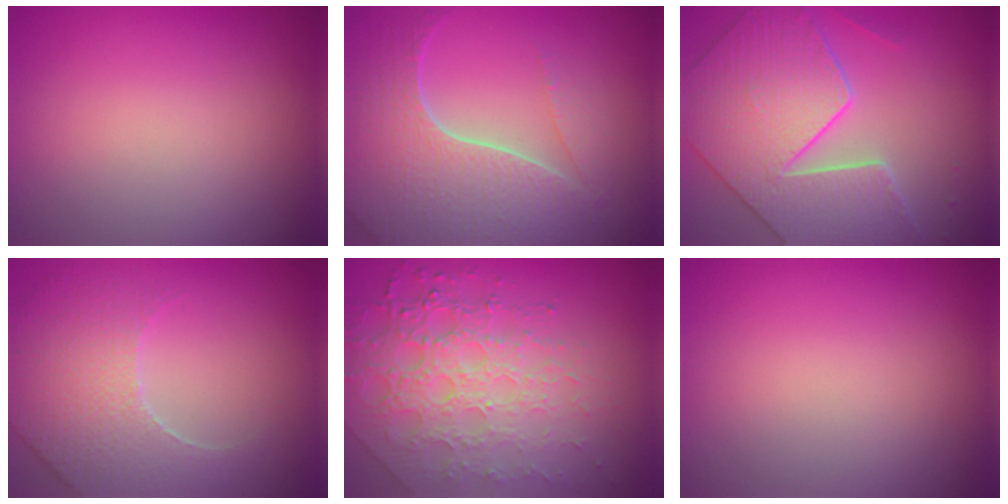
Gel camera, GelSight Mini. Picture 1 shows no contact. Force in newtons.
{"total": 7.5, "press": 5.6, "slide": 5.1}
{"total": 7.7, "press": 6.6, "slide": 4.0}
{"total": 5.1, "press": 4.7, "slide": 2.0}
{"total": 7.9, "press": 5.5, "slide": 5.7}
{"total": 0.0}